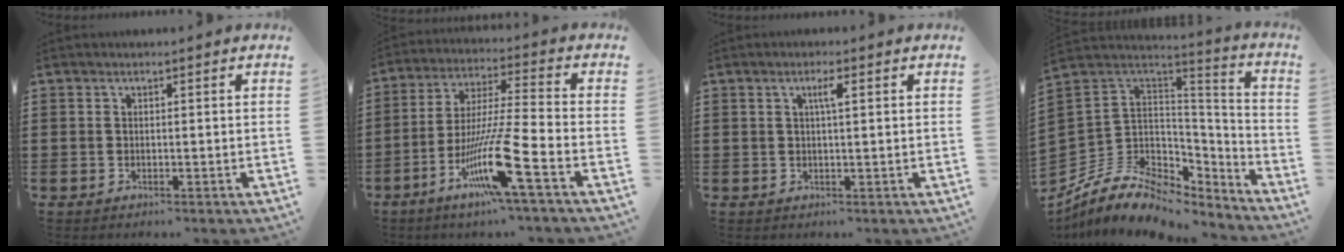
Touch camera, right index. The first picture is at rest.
{"total": 13.6, "force": [-6.7, 0.7, 11.8], "torque": [-0.245, -0.011, -0.127]}
{"total": 2.1, "force": [0.7, 0.3, 2.0], "torque": [-0.040, 0.005, 0.009]}
{"total": 9.4, "force": [-5.5, 6.3, 4.4], "torque": [-0.107, -0.001, -0.099]}